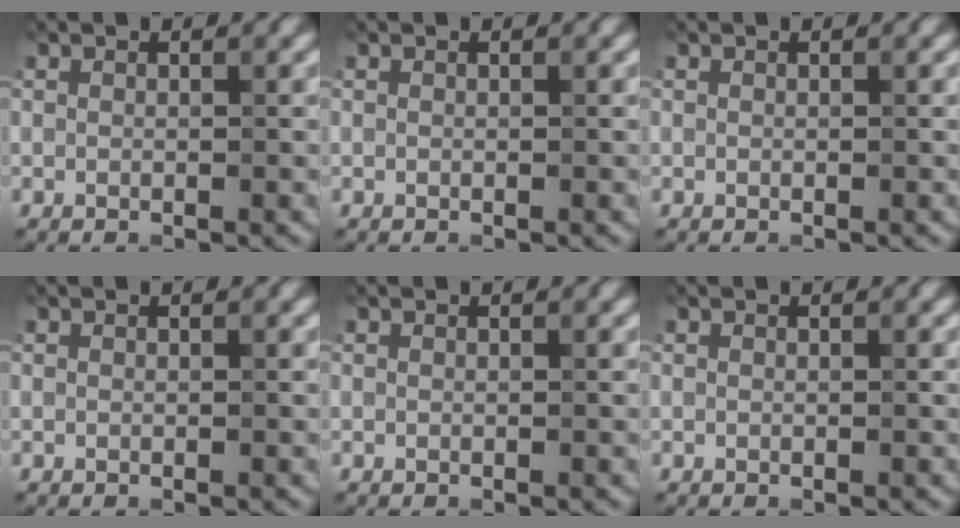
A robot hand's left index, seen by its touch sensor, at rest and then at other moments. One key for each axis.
{"total": 0.0}
{"total": 0.0}
{"total": 0.0}
{"total": 0.0}
{"total": 0.0}